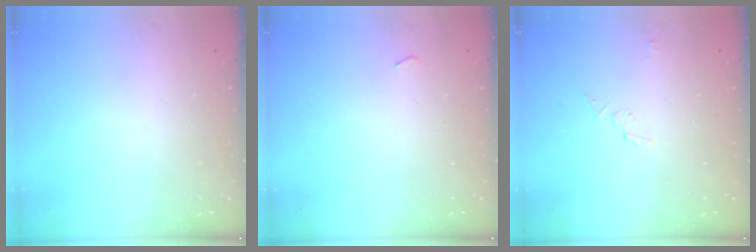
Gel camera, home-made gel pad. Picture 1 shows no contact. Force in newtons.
{"total": 3.5, "press": 3.2, "slide": 1.5}
{"total": 2.9, "press": 2.9, "slide": 0.2}